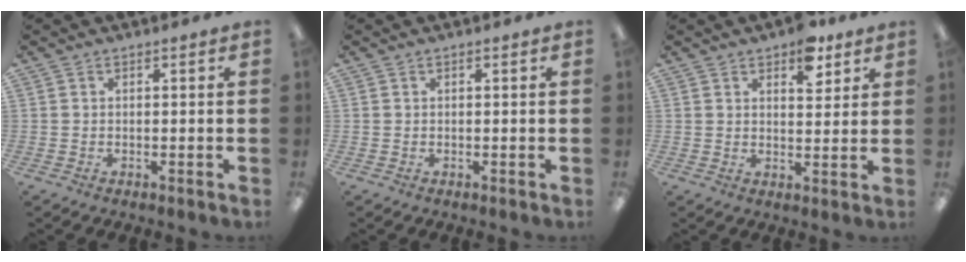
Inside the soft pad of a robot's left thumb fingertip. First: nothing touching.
{"total": 0.0}
{"total": 7.8, "force": [5.2, 3.9, 4.3], "torque": [-0.040, -0.027, 0.085]}